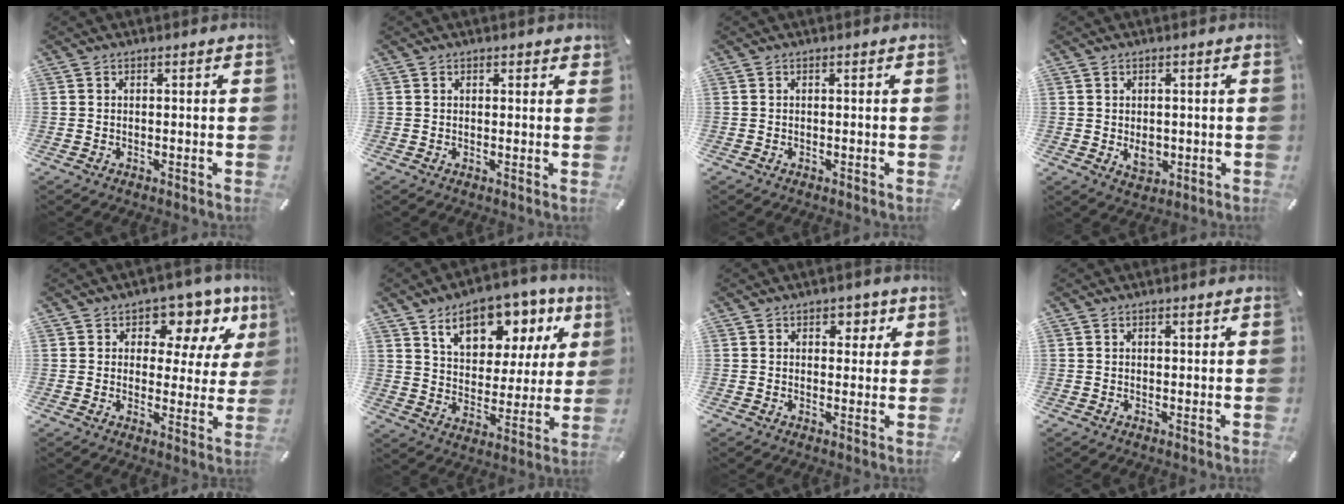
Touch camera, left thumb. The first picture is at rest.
{"total": 1.0, "force": [0.6, 0.6, 0.4], "torque": [0.000, -0.001, 0.009]}
{"total": 0.0}
{"total": 4.1, "force": [-0.2, 3.3, 2.4], "torque": [-0.032, -0.004, -0.005]}
{"total": 9.9, "force": [5.4, 6.5, 5.1], "torque": [-0.064, -0.036, 0.092]}
{"total": 15.4, "force": [9.3, 9.1, 8.2], "torque": [-0.132, -0.040, 0.160]}
{"total": 3.5, "force": [1.4, 2.9, 1.4], "torque": [0.004, -0.007, 0.014]}
{"total": 1.0, "force": [0.4, 0.6, 0.7], "torque": [-0.013, 0.003, 0.008]}